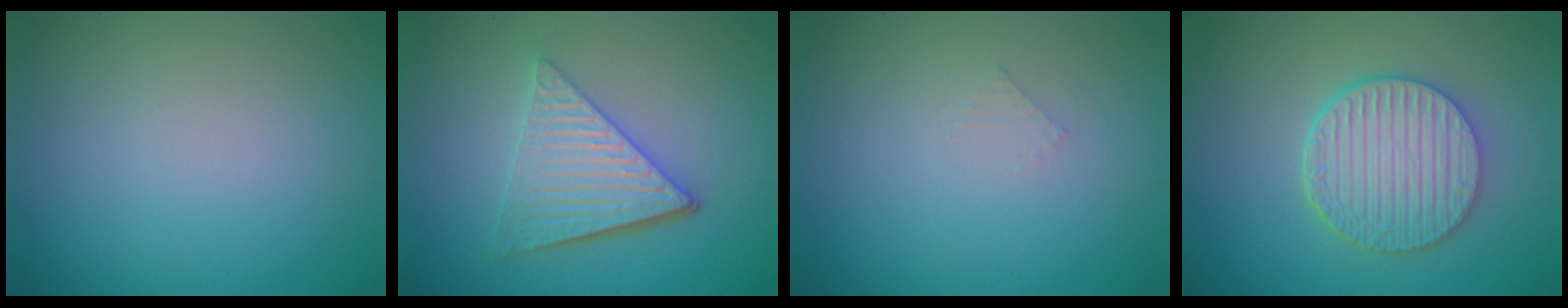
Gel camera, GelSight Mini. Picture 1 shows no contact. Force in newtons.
{"total": 5.7, "press": 3.9, "slide": 4.1}
{"total": 0.5, "press": 0.5, "slide": 0.1}
{"total": 5.9, "press": 4.7, "slide": 3.6}